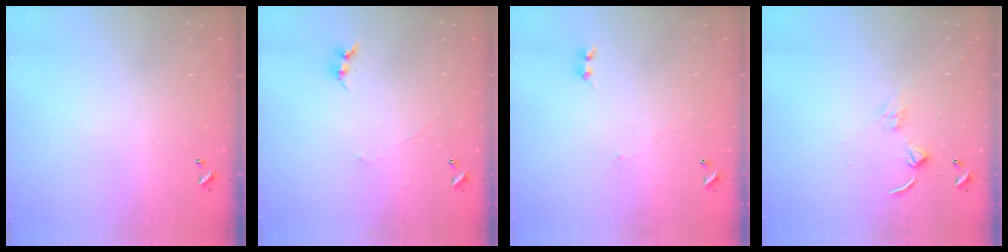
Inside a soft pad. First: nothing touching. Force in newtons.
{"total": 1.5, "press": 1.4, "slide": 0.5}
{"total": 1.5, "press": 1.4, "slide": 0.6}
{"total": 1.4, "press": 1.3, "slide": 0.3}